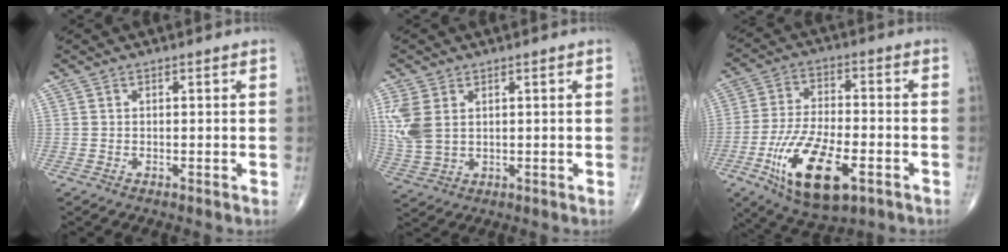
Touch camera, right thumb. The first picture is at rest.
{"total": 7.6, "force": [2.0, 5.1, 5.4], "torque": [-0.131, -0.003, 0.051]}
{"total": 17.3, "force": [-6.8, 7.5, 14.0], "torque": [-0.256, 0.011, -0.111]}